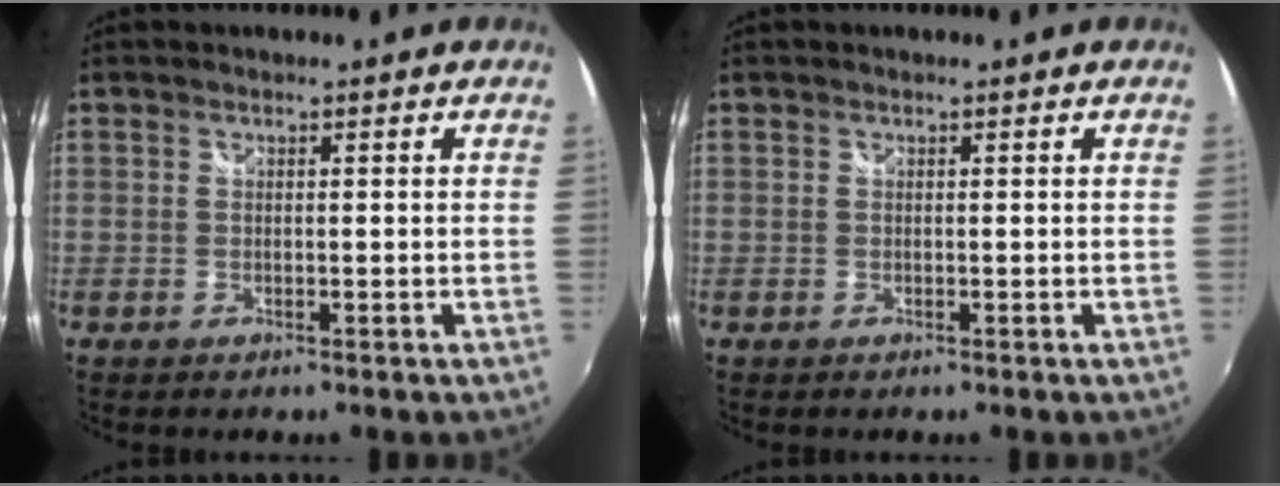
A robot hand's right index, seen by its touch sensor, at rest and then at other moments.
{"total": 0.0}